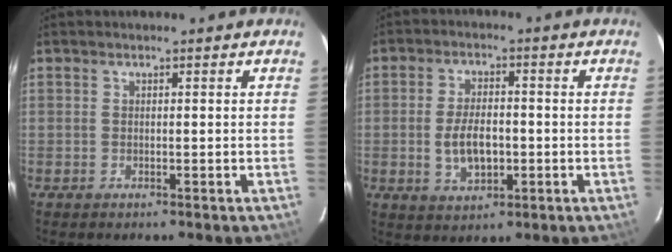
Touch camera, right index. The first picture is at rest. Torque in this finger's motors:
{"motor_torque": [0.21, -0.04, 0.21, 0.06]}